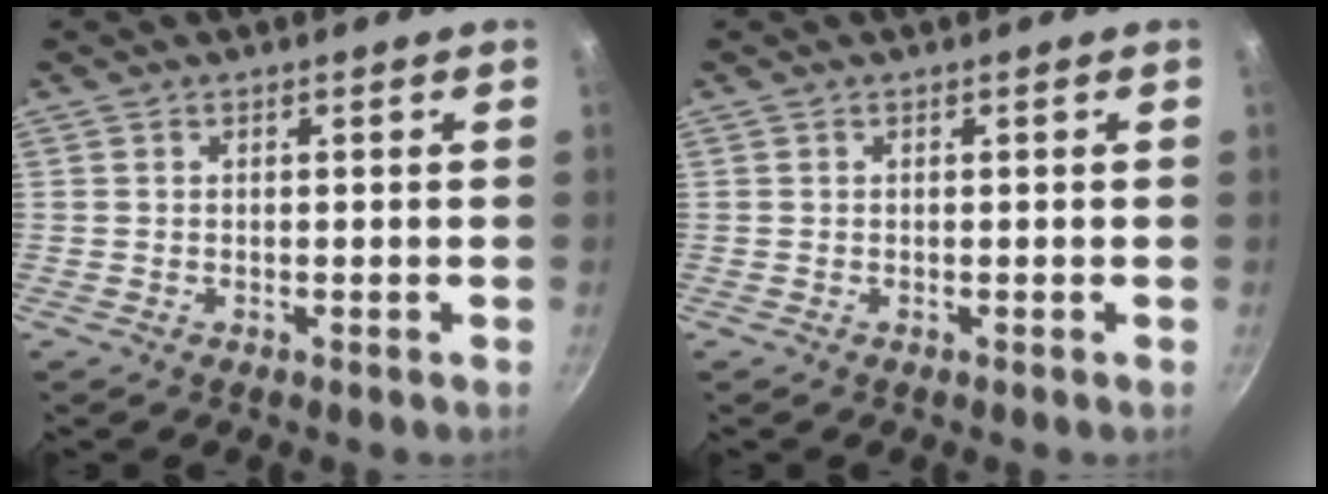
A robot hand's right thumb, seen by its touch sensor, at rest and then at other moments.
{"total": 0.0}